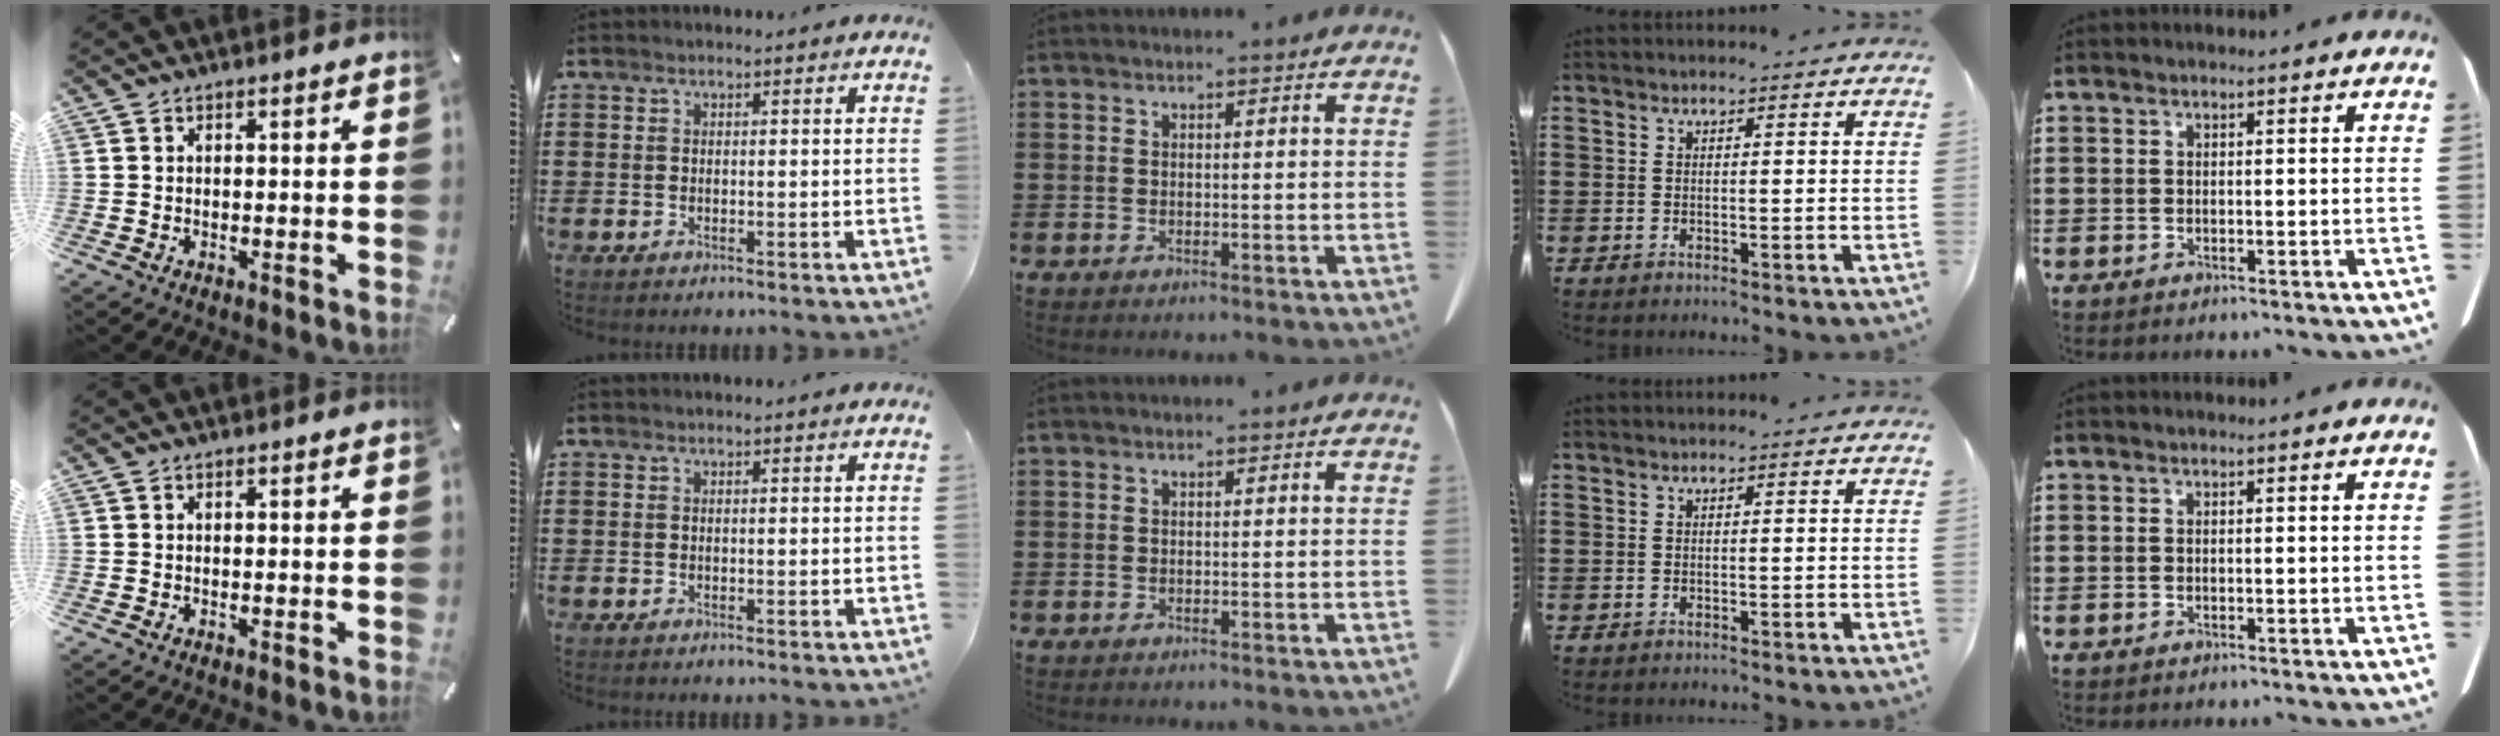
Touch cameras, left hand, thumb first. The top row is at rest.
{}